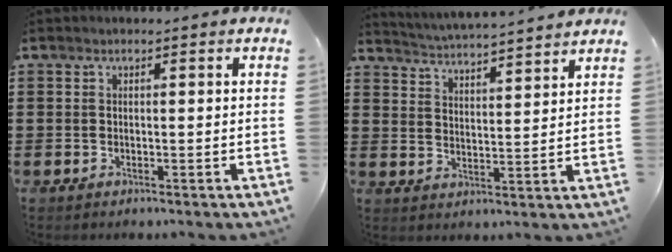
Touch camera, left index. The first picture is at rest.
{"total": 3.9, "force": [3.8, -0.6, 0.1], "torque": [-0.022, -0.031, 0.063]}